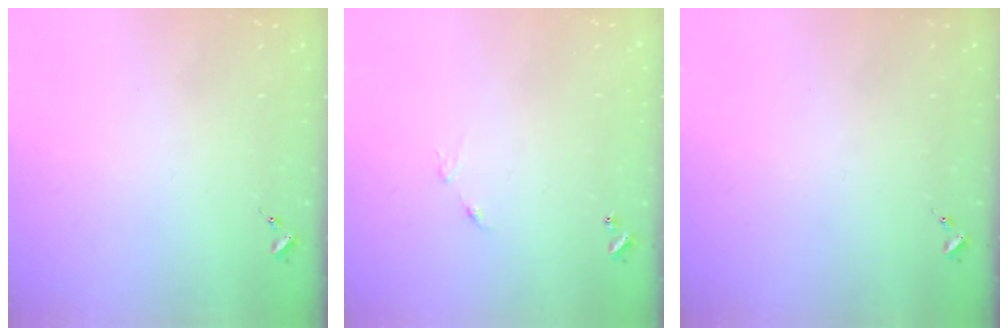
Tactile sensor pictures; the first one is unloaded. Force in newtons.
{"total": 5.6, "press": 5.5, "slide": 0.6}
{"total": 0.0}